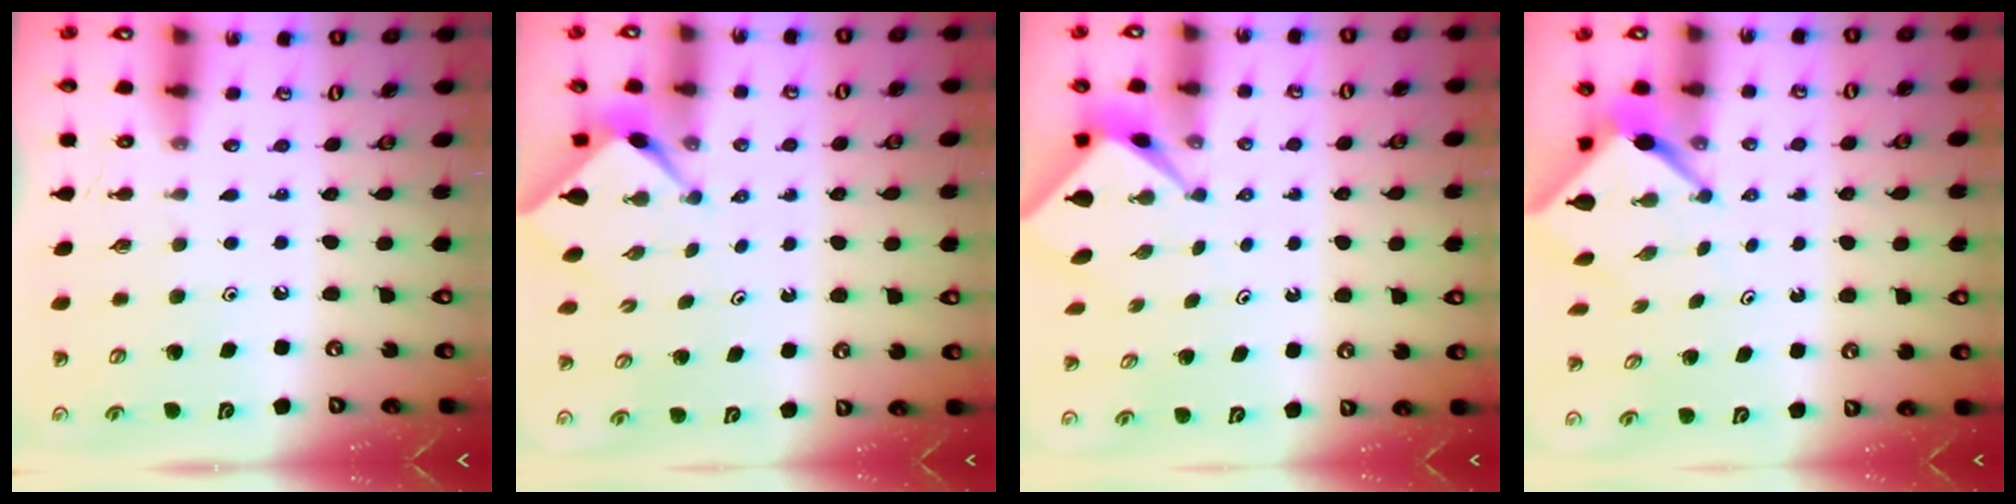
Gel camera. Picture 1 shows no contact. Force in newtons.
{"total": 2.3, "press": 2.3, "slide": 0.2}
{"total": 2.3, "press": 2.3, "slide": 0.2}
{"total": 3.5, "press": 3.5, "slide": 0.1}